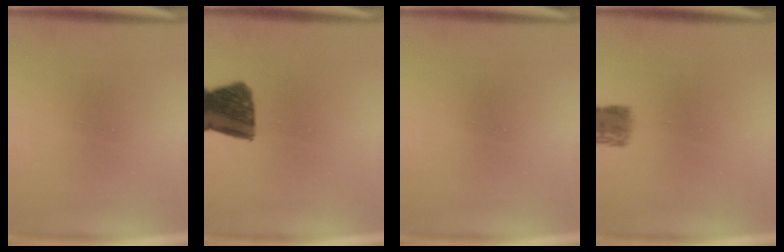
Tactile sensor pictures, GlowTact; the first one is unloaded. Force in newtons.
{"total": 11.2}
{"total": 0.0}
{"total": 3.7}